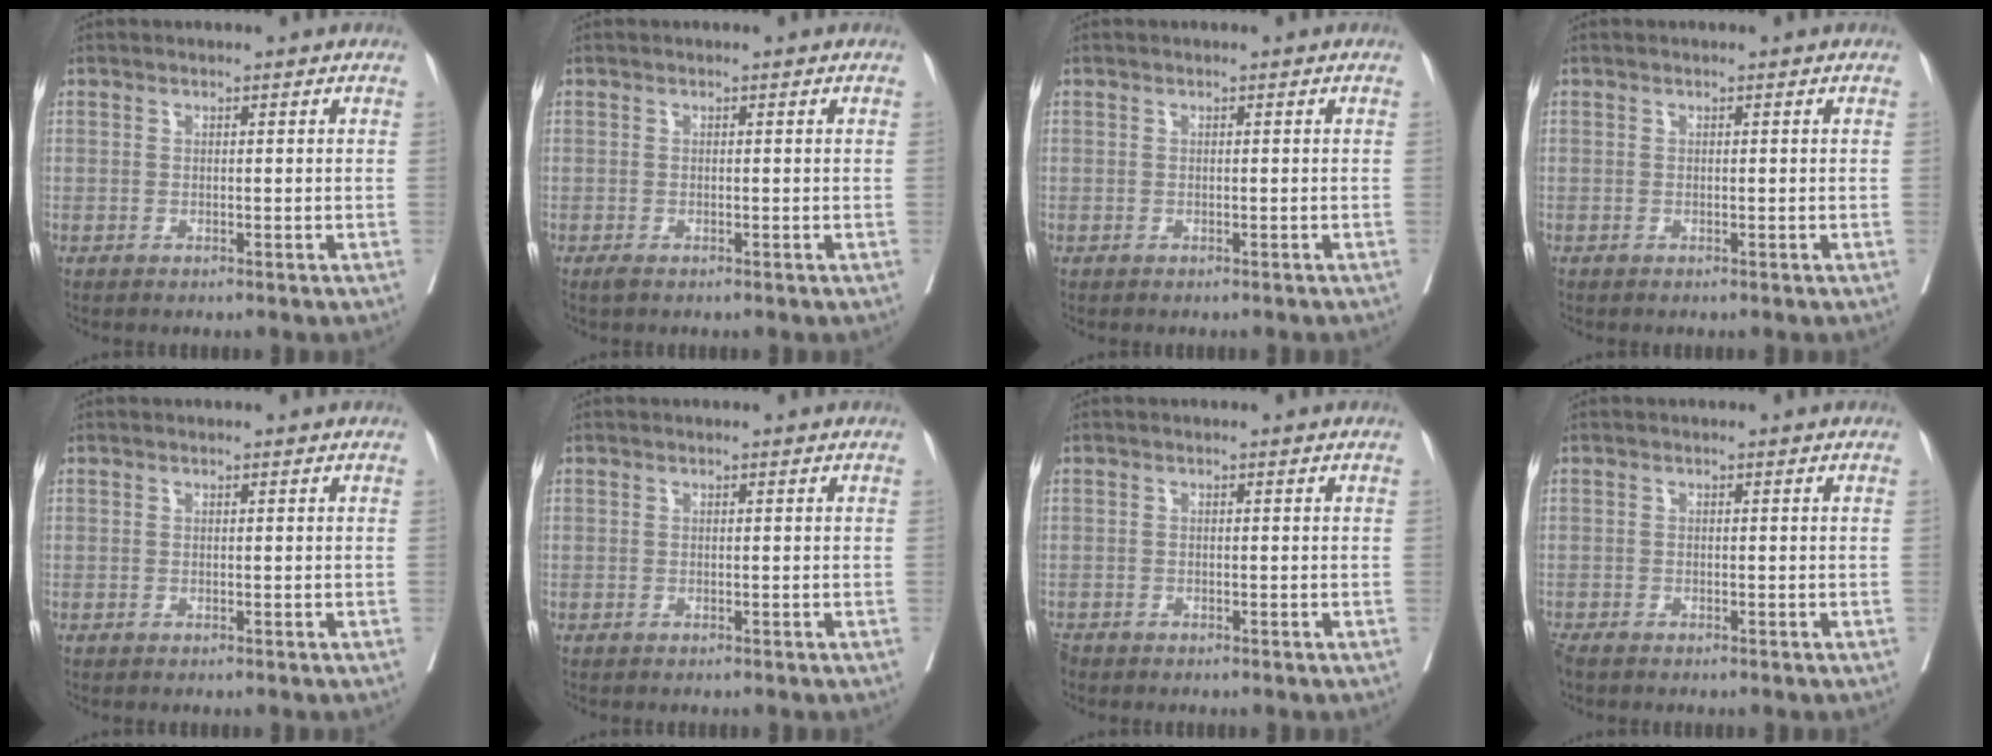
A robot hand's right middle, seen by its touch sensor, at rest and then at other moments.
{"total": 0.7, "force": [-0.5, 0.2, 0.4], "torque": [-0.011, -0.003, -0.008]}
{"total": 0.7, "force": [-0.7, 0.0, 0.2], "torque": [-0.002, 0.000, -0.010]}
{"total": 0.0}
{"total": 0.0}
{"total": 0.0}
{"total": 1.2, "force": [-1.1, 0.4, 0.2], "torque": [-0.006, -0.003, -0.019]}
{"total": 1.7, "force": [-1.5, 0.6, 0.7], "torque": [-0.018, -0.006, -0.027]}